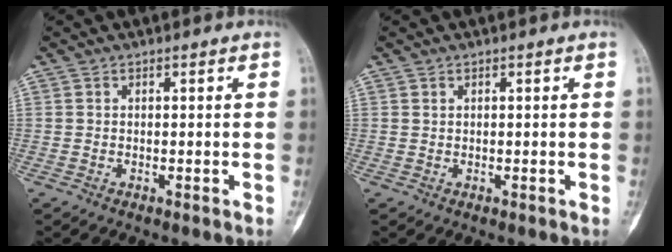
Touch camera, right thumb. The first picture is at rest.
{"total": 0.0}